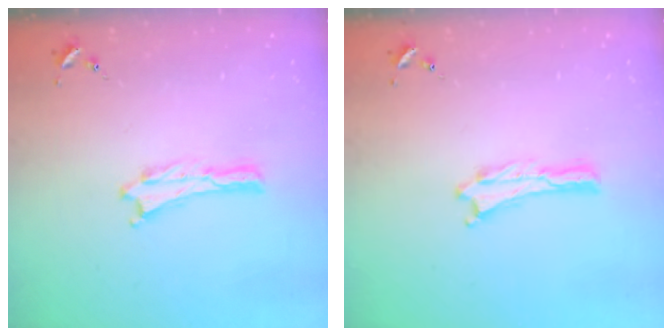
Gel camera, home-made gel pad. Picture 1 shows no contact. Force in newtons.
{"total": 0.0}